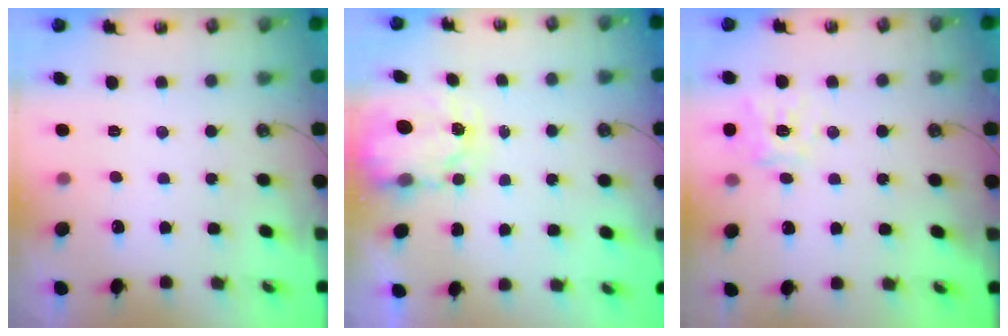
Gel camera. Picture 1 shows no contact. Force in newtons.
{"total": 4.0, "press": 4.0, "slide": 0.0}
{"total": 12.5, "press": 12.4, "slide": 1.5}